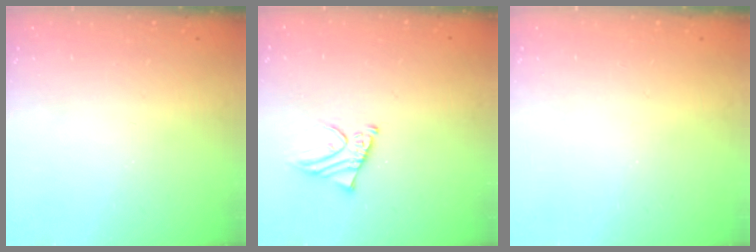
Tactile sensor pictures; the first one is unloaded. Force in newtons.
{"total": 3.5, "press": 3.5, "slide": 0.4}
{"total": 0.0}